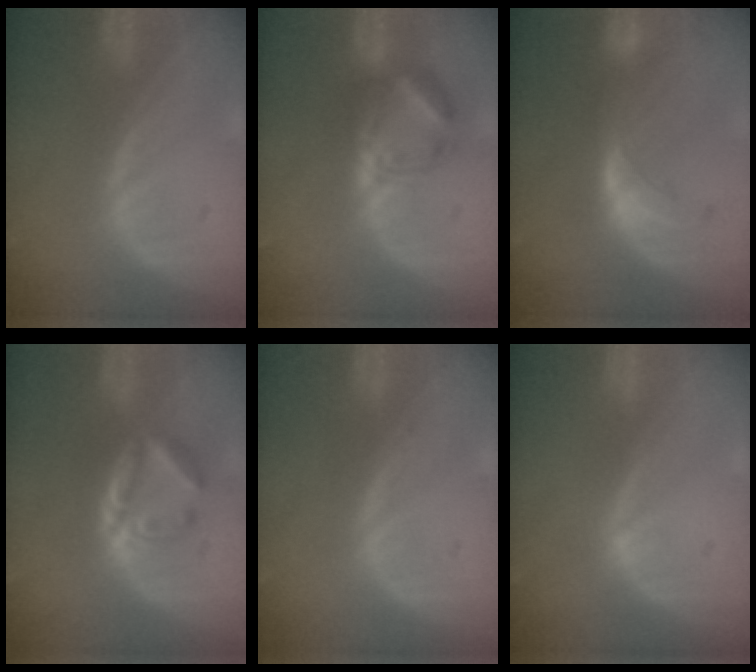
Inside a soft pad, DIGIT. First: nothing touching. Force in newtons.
{"total": 5.9, "press": 5.8, "slide": 0.9}
{"total": 7.4, "press": 6.7, "slide": 2.9}
{"total": 5.1, "press": 4.9, "slide": 1.3}
{"total": 0.5, "press": 0.1, "slide": 0.5}
{"total": 0.6, "press": 0.4, "slide": 0.5}